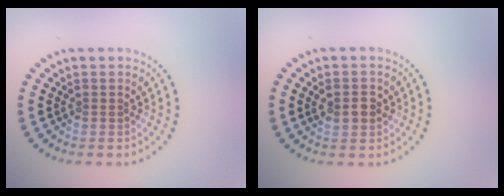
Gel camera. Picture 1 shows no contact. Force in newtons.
{"total": 2.1, "press": 2.0, "slide": 0.7}